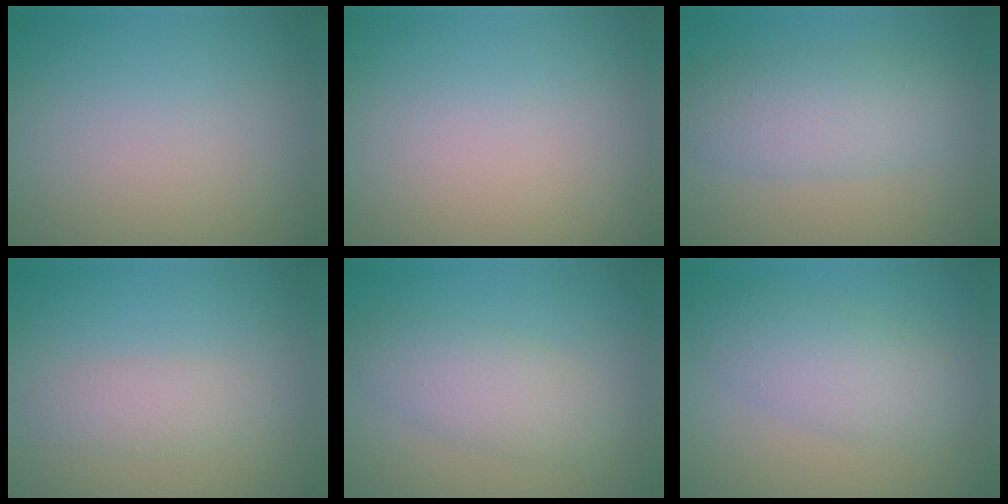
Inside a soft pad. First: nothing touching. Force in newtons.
{"total": 0.0}
{"total": 4.8, "press": 4.8, "slide": 0.1}
{"total": 1.9, "press": 1.9, "slide": 0.1}
{"total": 3.8, "press": 3.8, "slide": 0.1}
{"total": 4.4, "press": 4.4, "slide": 0.1}